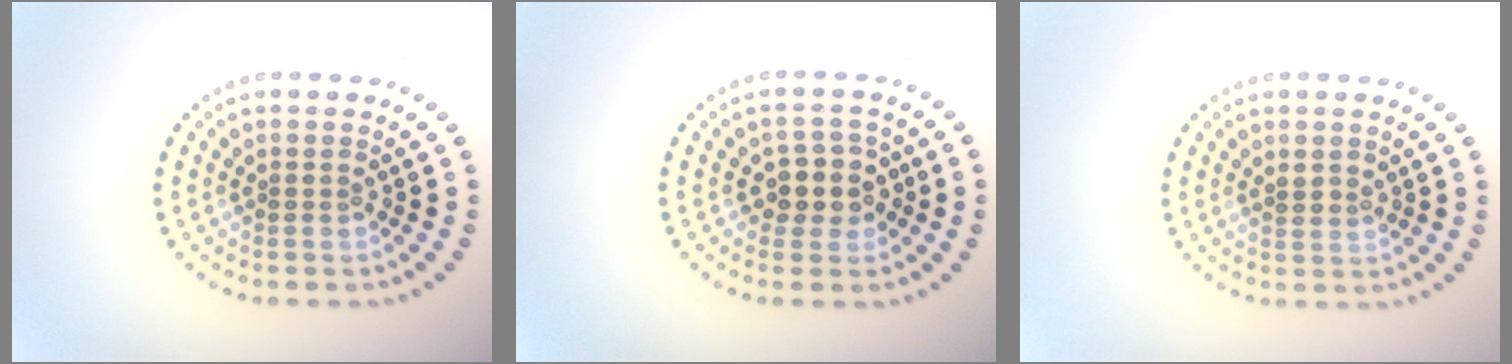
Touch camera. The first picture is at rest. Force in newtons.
{"total": 2.9, "press": 2.6, "slide": 1.3}
{"total": 1.0, "press": 0.7, "slide": 0.7}